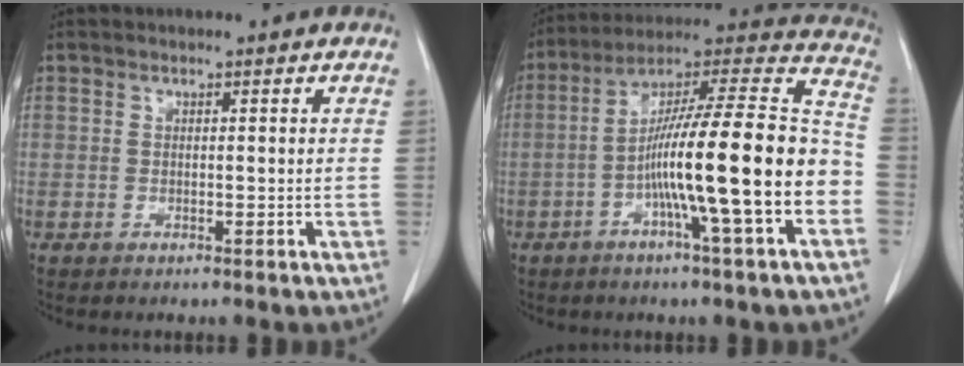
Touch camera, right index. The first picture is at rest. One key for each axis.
{"total": 21.0, "fx": -5.4, "fy": 0.6, "fz": 20.3, "tx": -0.302, "ty": 0.016, "tz": -0.093}